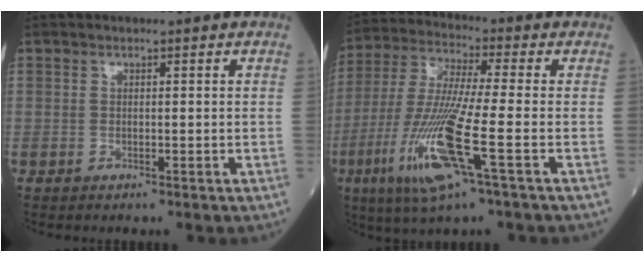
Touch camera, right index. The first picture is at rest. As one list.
[{"total": 14.5, "force": [-5.2, 0.1, 13.5], "torque": [-0.292, -0.024, -0.106]}]